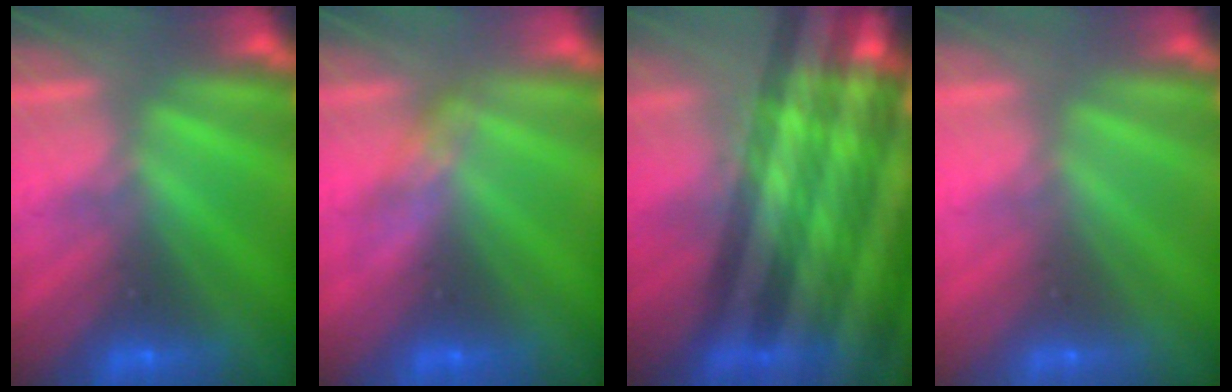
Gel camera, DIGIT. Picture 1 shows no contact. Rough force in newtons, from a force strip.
{"total": 2.8}
{"total": 5.6}
{"total": 2.8}